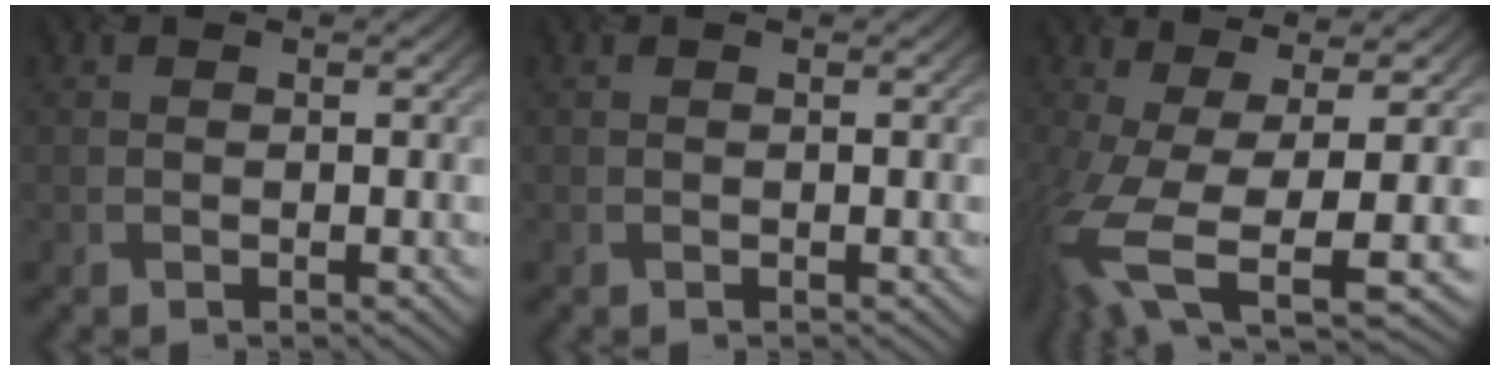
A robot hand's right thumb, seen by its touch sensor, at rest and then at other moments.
{"total": 0.0}
{"total": 12.0, "force": [-3.2, 3.8, 10.9], "torque": [-0.248, -0.022, -0.044]}